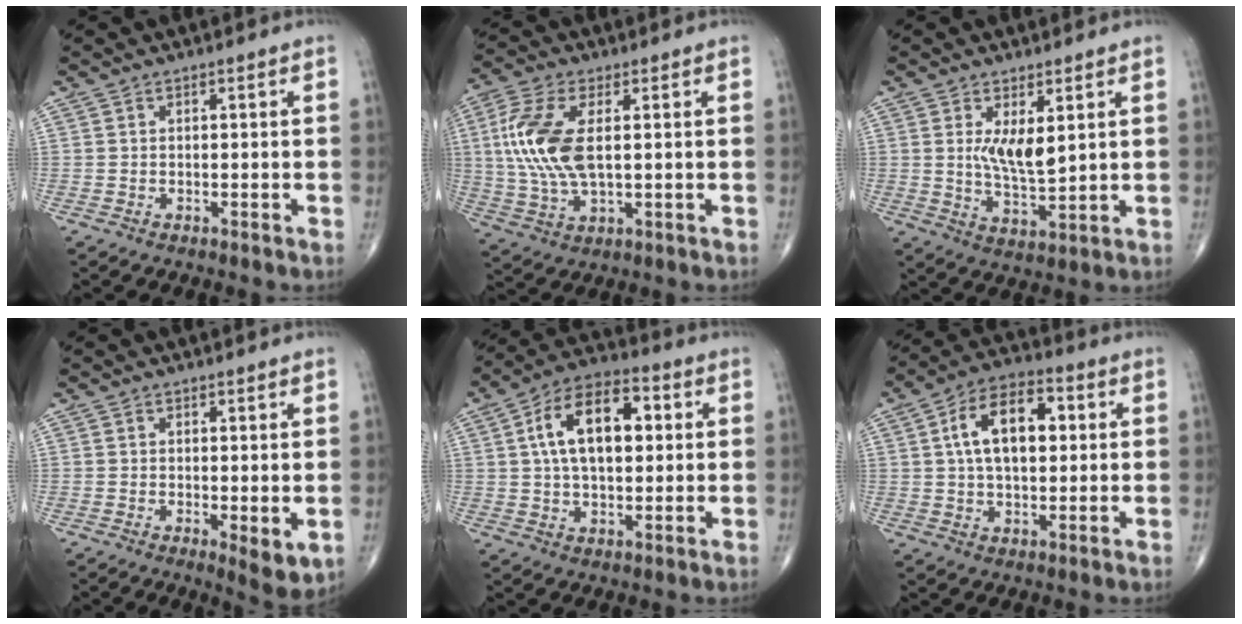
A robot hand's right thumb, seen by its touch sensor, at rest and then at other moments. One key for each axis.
{"total": 13.4, "fx": 1.8, "fy": 6.4, "fz": 11.6, "tx": -0.266, "ty": 0.000, "tz": 0.039}
{"total": 7.0, "fx": 2.1, "fy": 2.7, "fz": 6.1, "tx": -0.102, "ty": -0.028, "tz": 0.048}
{"total": 5.1, "fx": -0.8, "fy": 1.7, "fz": 4.7, "tx": -0.069, "ty": -0.017, "tz": -0.009}
{"total": 15.3, "fx": 3.0, "fy": 8.5, "fz": 12.3, "tx": -0.195, "ty": 0.018, "tz": 0.046}
{"total": 13.2, "fx": 2.5, "fy": 7.4, "fz": 10.6, "tx": -0.167, "ty": 0.017, "tz": 0.036}